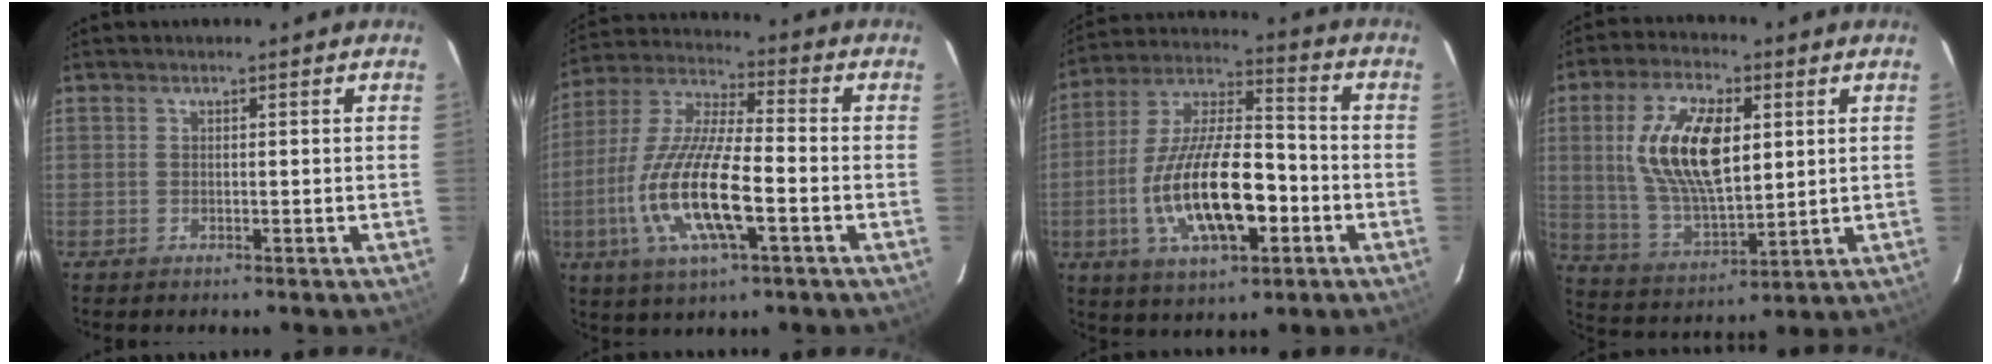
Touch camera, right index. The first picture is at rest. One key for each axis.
{"total": 17.2, "fx": -5.3, "fy": 4.5, "fz": 15.8, "tx": -0.329, "ty": -0.014, "tz": -0.104}
{"total": 19.0, "fx": -5.6, "fy": 7.2, "fz": 16.7, "tx": -0.328, "ty": -0.003, "tz": -0.094}
{"total": 16.0, "fx": 3.5, "fy": 7.3, "fz": 13.8, "tx": -0.269, "ty": 0.006, "tz": 0.077}